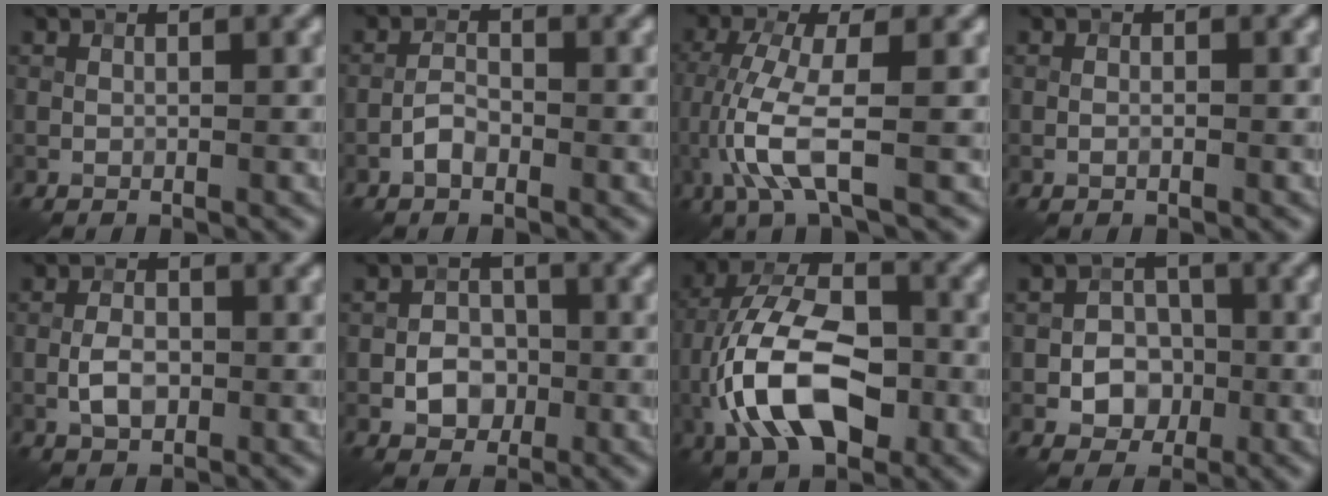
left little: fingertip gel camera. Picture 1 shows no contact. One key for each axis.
{"total": 1.8, "fx": -1.0, "fy": 0.9, "fz": 1.2, "tx": -0.020, "ty": 0.005, "tz": -0.023}
{"total": 5.6, "fx": -1.6, "fy": 1.2, "fz": 5.3, "tx": -0.128, "ty": -0.006, "tz": -0.032}
{"total": 0.7, "fx": -0.3, "fy": 0.3, "fz": 0.5, "tx": -0.010, "ty": -0.001, "tz": -0.005}
{"total": 2.6, "fx": -0.6, "fy": 1.5, "fz": 2.0, "tx": -0.038, "ty": 0.003, "tz": -0.015}
{"total": 3.0, "fx": -0.9, "fy": 2.4, "fz": 1.6, "tx": -0.018, "ty": 0.001, "tz": -0.019}
{"total": 11.5, "fx": -3.1, "fy": 6.3, "fz": 9.2, "tx": -0.190, "ty": 0.006, "tz": -0.067}
{"total": 3.8, "fx": -1.1, "fy": 3.1, "fz": 1.9, "tx": -0.006, "ty": 0.001, "tz": -0.026}